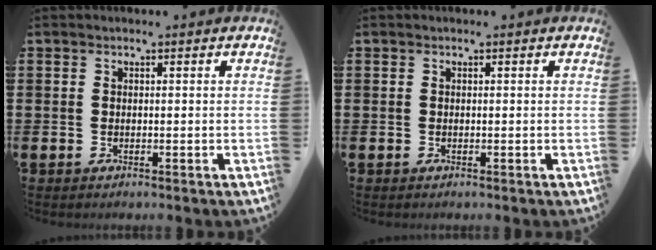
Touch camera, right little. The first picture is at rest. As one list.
[{"total": 0.0}]